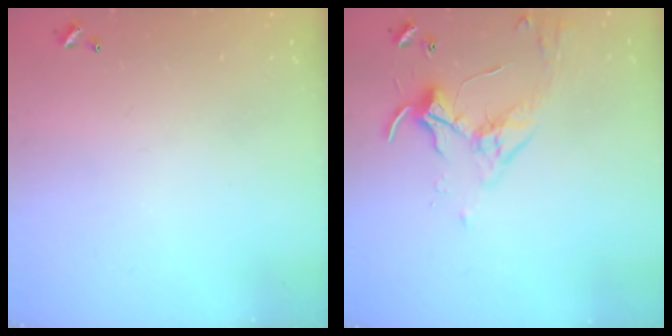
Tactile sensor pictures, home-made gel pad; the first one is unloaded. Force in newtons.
{"total": 3.6, "press": 3.5, "slide": 0.7}